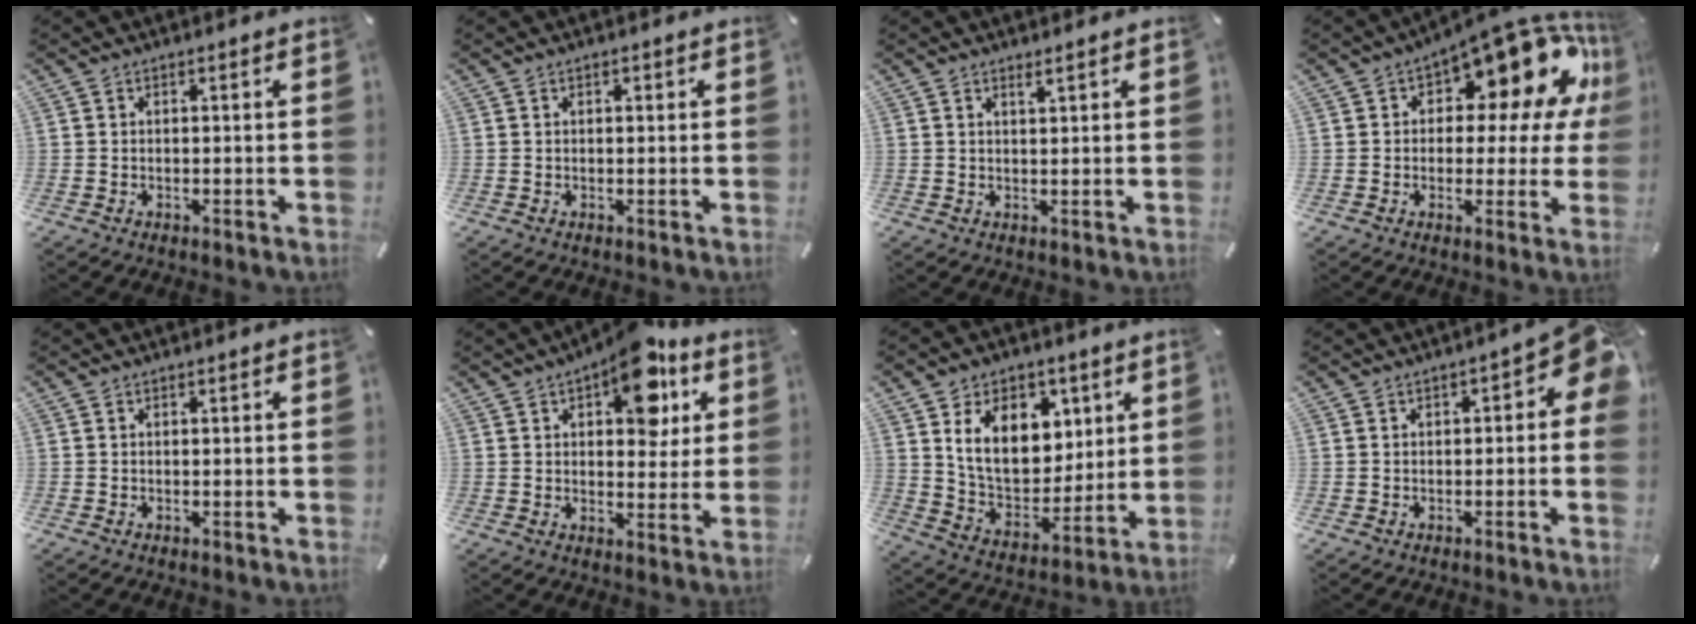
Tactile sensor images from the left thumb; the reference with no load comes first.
{"total": 0.6, "force": [0.2, 0.4, 0.3], "torque": [-0.007, 0.002, 0.003]}
{"total": 1.5, "force": [1.2, 0.1, 0.8], "torque": [-0.016, -0.002, 0.022]}
{"total": 17.5, "force": [10.0, 8.4, 11.7], "torque": [-0.147, -0.081, 0.166]}
{"total": 0.0}
{"total": 13.9, "force": [7.4, 7.0, 9.4], "torque": [-0.122, -0.031, 0.126]}
{"total": 15.4, "force": [6.2, 11.3, 8.4], "torque": [-0.145, -0.022, 0.118]}
{"total": 5.1, "force": [0.3, 2.6, 4.4], "torque": [-0.057, 0.001, 0.002]}